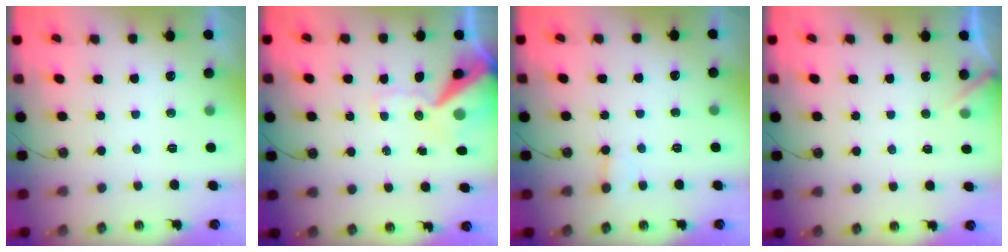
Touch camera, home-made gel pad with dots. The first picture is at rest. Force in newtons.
{"total": 13.7, "press": 13.5, "slide": 2.0}
{"total": 2.5, "press": 2.4, "slide": 0.5}
{"total": 3.9, "press": 3.8, "slide": 0.4}